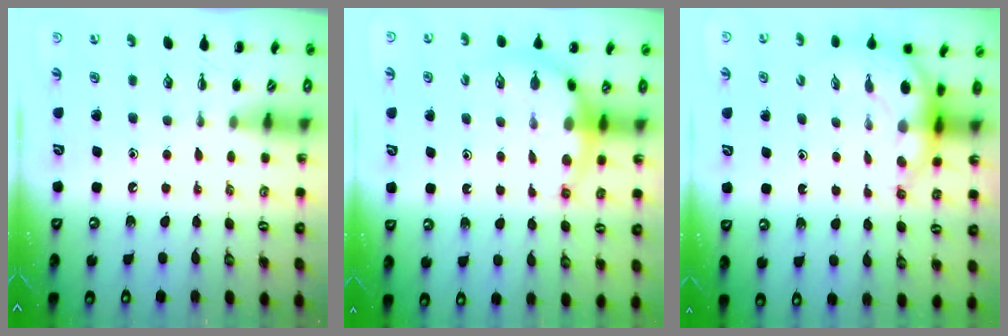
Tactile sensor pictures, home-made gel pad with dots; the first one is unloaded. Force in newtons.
{"total": 9.2, "press": 9.0, "slide": 1.6}
{"total": 6.1, "press": 6.0, "slide": 0.8}